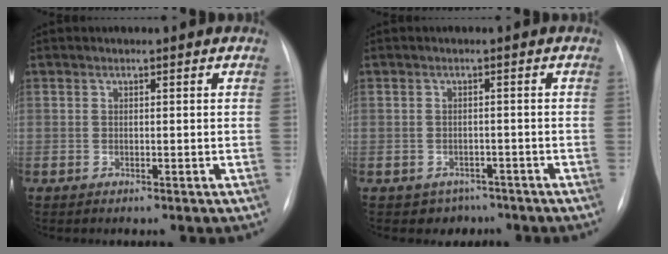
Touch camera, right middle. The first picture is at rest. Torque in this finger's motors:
{"motor_torque": [-0.05, -0.06, -0.03, -0.01]}